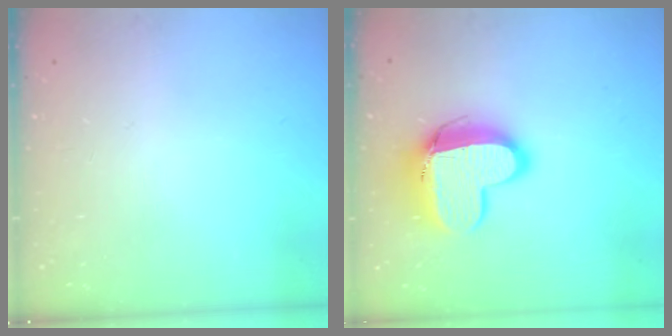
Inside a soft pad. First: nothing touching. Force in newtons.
{"total": 14.1, "press": 14.1, "slide": 1.1}